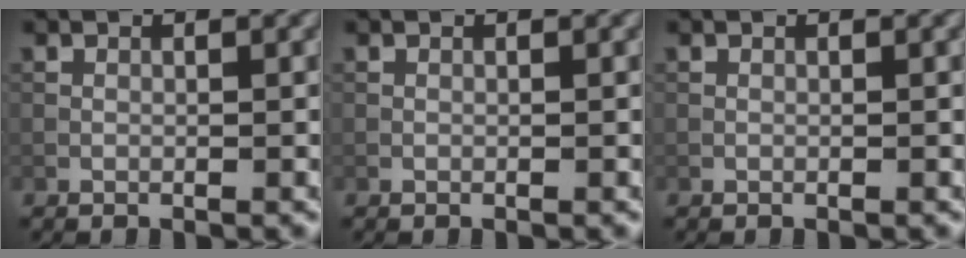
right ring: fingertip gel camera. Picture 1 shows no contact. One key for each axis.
{"total": 0.0}
{"total": 0.0}